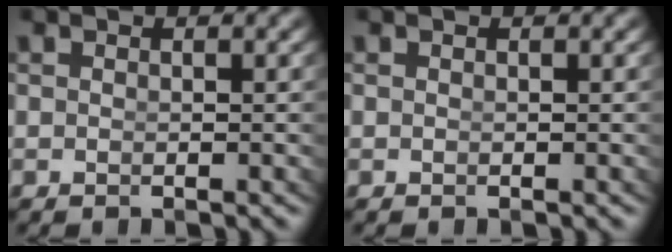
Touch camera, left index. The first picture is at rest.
{"total": 0.0}